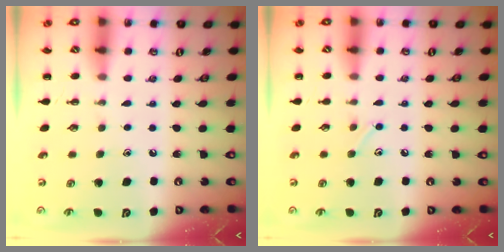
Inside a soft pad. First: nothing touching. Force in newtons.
{"total": 4.4, "press": 4.2, "slide": 1.3}